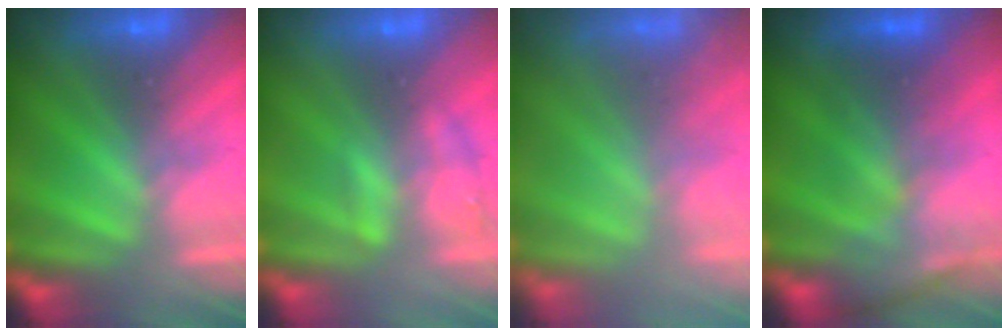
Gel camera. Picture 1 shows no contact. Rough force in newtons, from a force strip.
{"total": 2.2}
{"total": 7.1}
{"total": 2.7}